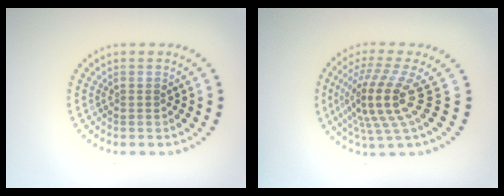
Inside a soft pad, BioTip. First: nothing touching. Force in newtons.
{"total": 5.2, "press": 3.7, "slide": 3.7}